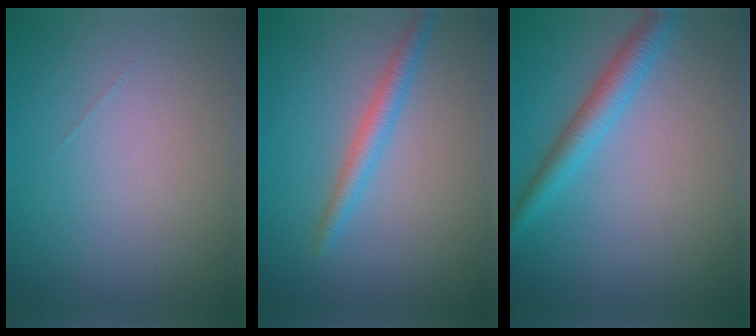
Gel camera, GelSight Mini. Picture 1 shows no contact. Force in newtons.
{"total": 2.2, "press": 2.2, "slide": 0.0}
{"total": 3.1, "press": 3.1, "slide": 0.0}